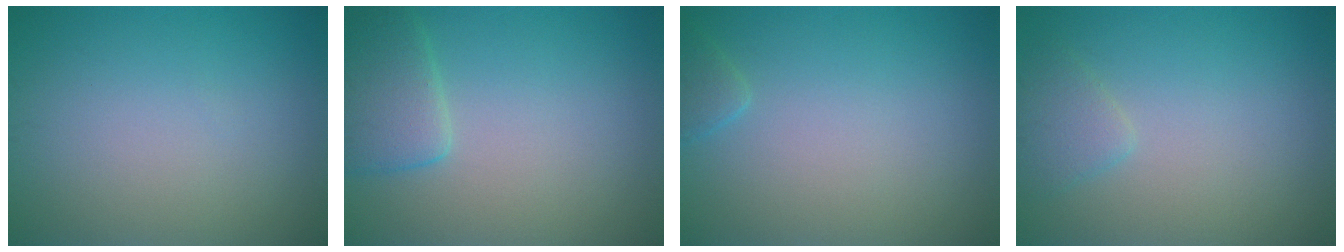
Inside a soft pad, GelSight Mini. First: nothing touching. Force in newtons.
{"total": 3.3, "press": 3.3, "slide": 0.3}
{"total": 1.1, "press": 1.1, "slide": 0.1}
{"total": 1.7, "press": 1.7, "slide": 0.2}